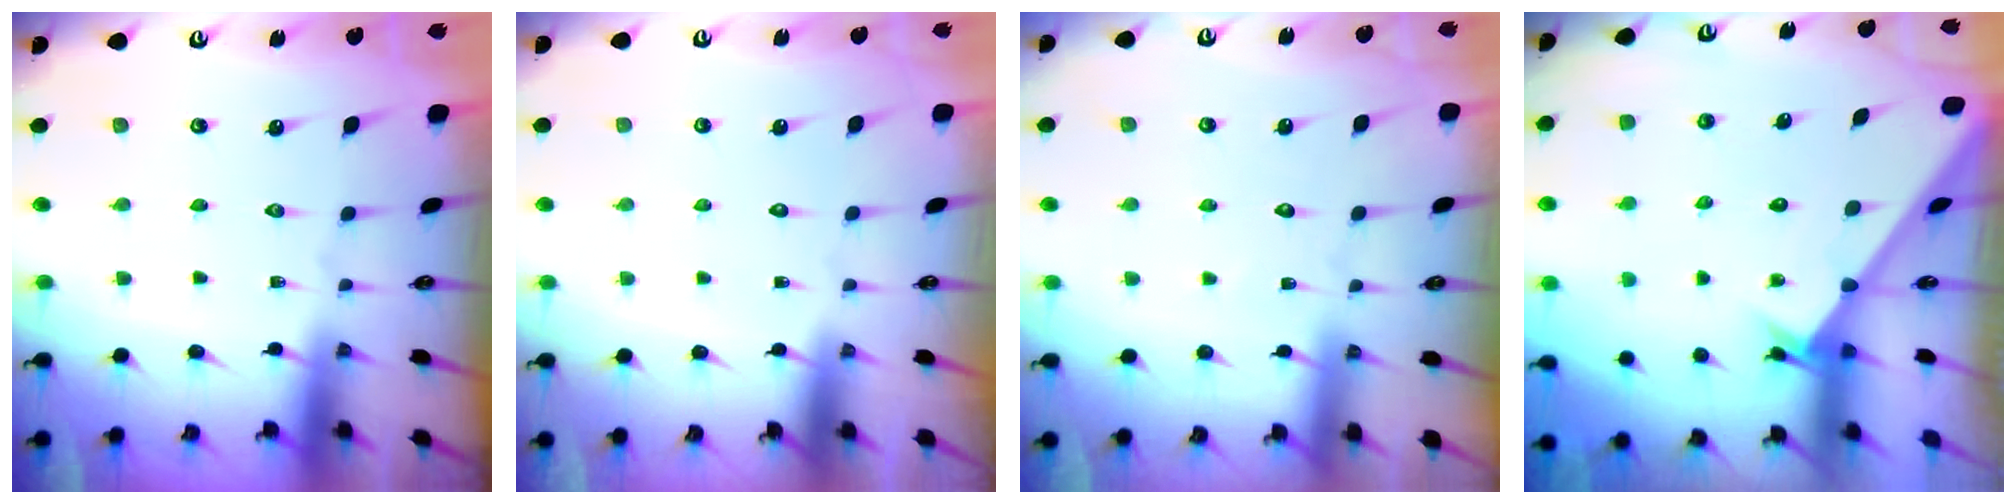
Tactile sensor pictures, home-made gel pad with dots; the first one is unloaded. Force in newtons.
{"total": 1.6, "press": 1.6, "slide": 0.1}
{"total": 2.6, "press": 2.5, "slide": 0.3}
{"total": 2.4, "press": 2.4, "slide": 0.2}